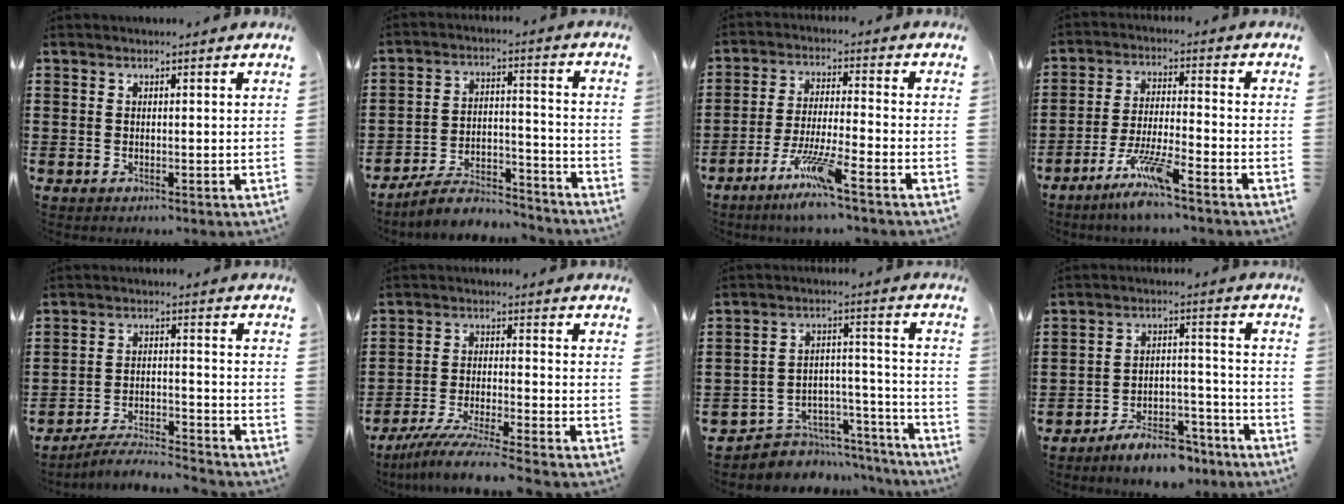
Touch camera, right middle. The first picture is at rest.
{"total": 7.7, "force": [-7.0, 1.4, 2.8], "torque": [-0.048, 0.015, -0.134]}
{"total": 7.9, "force": [-5.6, 0.4, 5.6], "torque": [-0.114, -0.010, -0.106]}
{"total": 7.6, "force": [-5.8, 0.4, 4.9], "torque": [-0.104, -0.009, -0.110]}
{"total": 5.1, "force": [-4.8, 0.2, 1.6], "torque": [-0.035, -0.004, -0.096]}
{"total": 6.7, "force": [-6.0, -0.6, 2.8], "torque": [-0.061, -0.020, -0.117]}
{"total": 5.4, "force": [-4.7, 2.6, 0.6], "torque": [-0.014, 0.019, -0.093]}
{"total": 7.2, "force": [-6.5, 1.7, 2.6], "torque": [-0.039, 0.020, -0.121]}